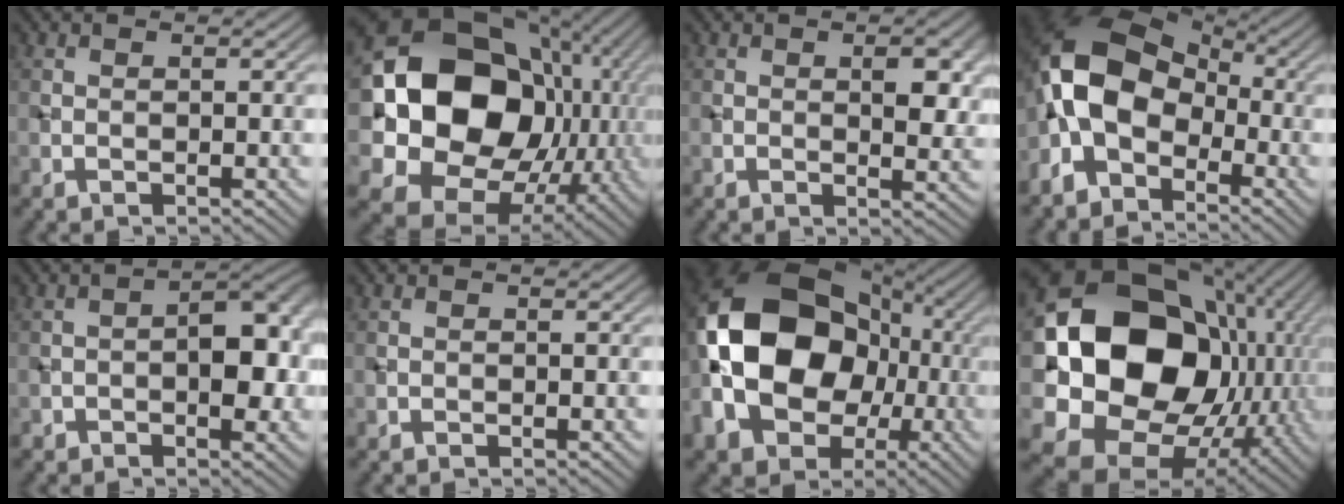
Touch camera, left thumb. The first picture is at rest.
{"total": 19.5, "force": [0.7, 16.2, 10.8], "torque": [-0.227, -0.022, 0.020]}
{"total": 3.9, "force": [0.8, 1.8, 3.4], "torque": [-0.051, -0.006, 0.014]}
{"total": 11.5, "force": [-2.8, 7.2, 8.5], "torque": [-0.194, 0.008, -0.072]}
{"total": 6.5, "force": [-1.6, 3.5, 5.2], "torque": [-0.052, 0.010, -0.029]}
{"total": 0.0}
{"total": 20.0, "force": [-1.7, 15.6, 12.4], "torque": [-0.253, -0.007, -0.051]}
{"total": 21.8, "force": [0.5, 17.8, 12.5], "torque": [-0.304, -0.027, 0.034]}